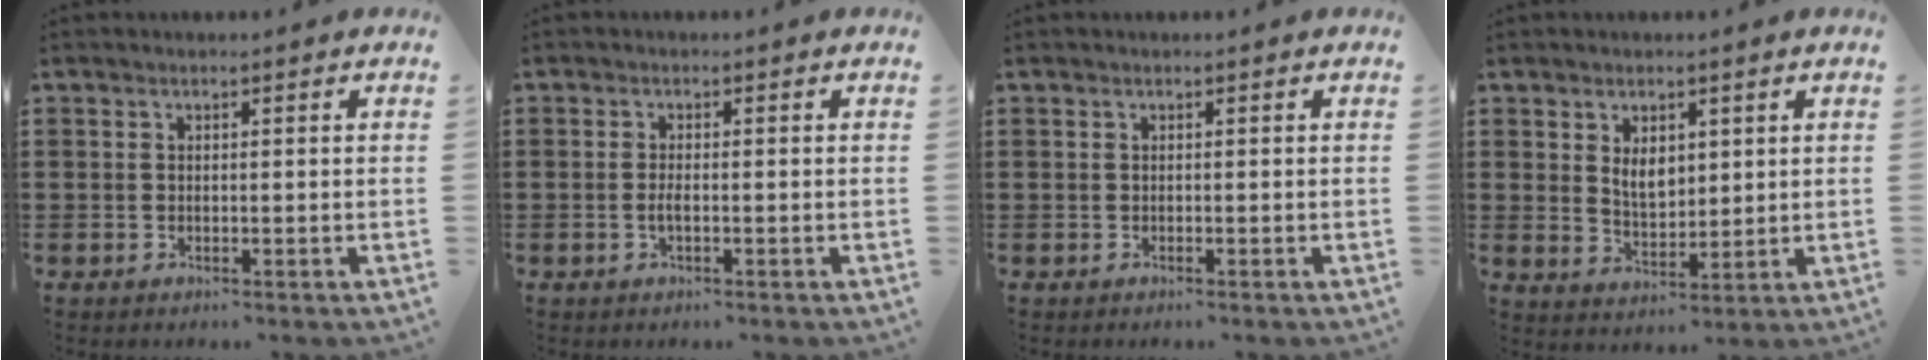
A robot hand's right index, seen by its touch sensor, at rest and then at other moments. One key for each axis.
{"total": 1.4, "fx": -0.4, "fy": 0.3, "fz": 1.3, "tx": -0.024, "ty": 0.001, "tz": -0.009}
{"total": 0.0}
{"total": 4.2, "fx": 1.5, "fy": 2.6, "fz": 2.8, "tx": -0.047, "ty": 0.003, "tz": 0.024}